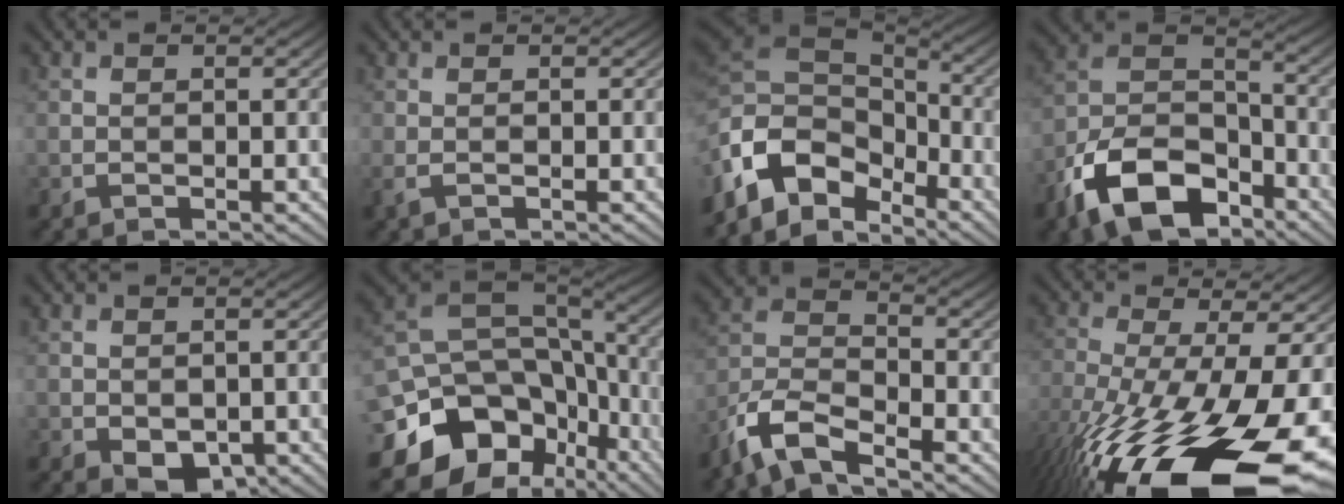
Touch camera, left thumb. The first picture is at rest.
{"total": 0.9, "force": [-0.1, 0.1, 0.9], "torque": [-0.023, 0.002, -0.005]}
{"total": 11.3, "force": [-5.0, 8.1, 6.1], "torque": [-0.166, -0.002, -0.099]}
{"total": 14.2, "force": [-9.0, 7.6, 8.0], "torque": [-0.178, -0.018, -0.185]}
{"total": 2.7, "force": [-1.0, 1.7, 1.7], "torque": [-0.026, -0.008, -0.013]}
{"total": 17.2, "force": [-7.6, 13.1, 8.1], "torque": [-0.205, -0.024, -0.094]}
{"total": 8.4, "force": [-6.3, 2.5, 4.9], "torque": [-0.105, -0.004, -0.145]}
{"total": 20.0, "force": [-10.8, 6.6, 15.4], "torque": [-0.302, -0.061, -0.162]}